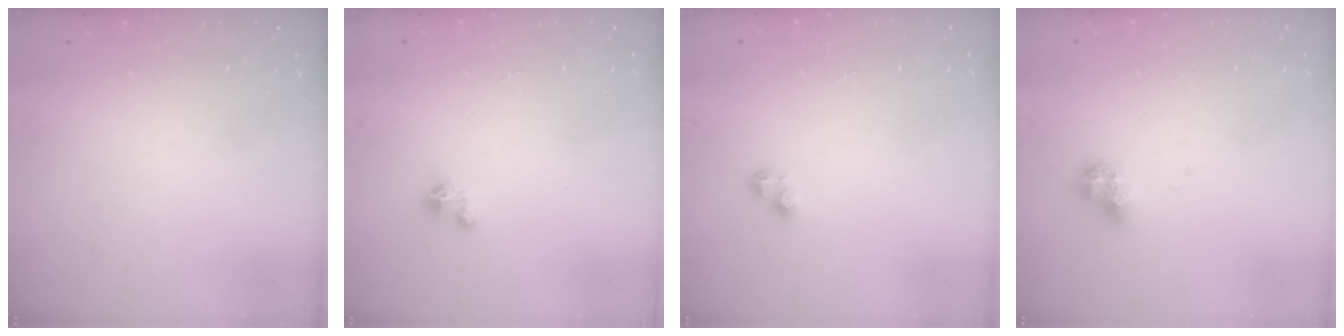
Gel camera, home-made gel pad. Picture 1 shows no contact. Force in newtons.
{"total": 2.0, "press": 2.0, "slide": 0.1}
{"total": 2.4, "press": 2.4, "slide": 0.3}
{"total": 6.4, "press": 6.4, "slide": 0.7}